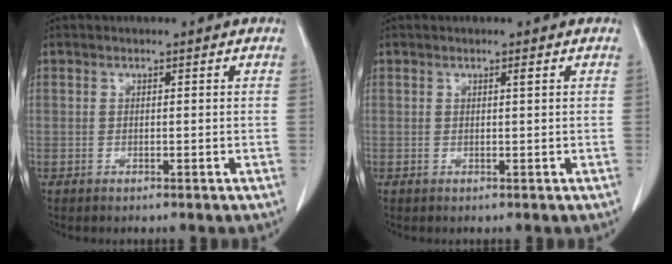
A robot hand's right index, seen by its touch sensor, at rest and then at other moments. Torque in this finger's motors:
{"motor_torque": [0.14, -0.06, 0.00, 0.01]}